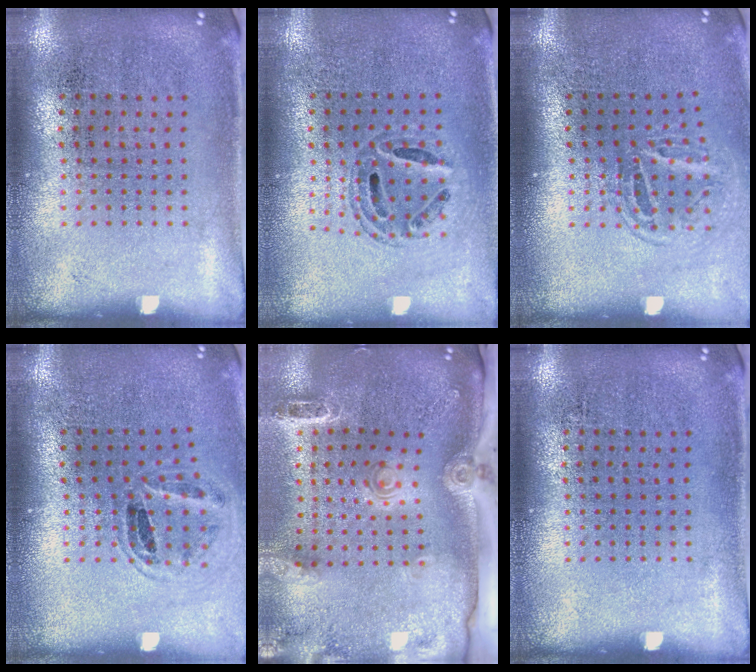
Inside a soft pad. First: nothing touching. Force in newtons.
{"total": 0.6, "press": 0.6, "slide": 0.2}
{"total": 1.6, "press": 1.0, "slide": 1.3}
{"total": 0.9, "press": 0.9, "slide": 0.3}
{"total": 2.9, "press": 2.0, "slide": 2.0}
{"total": 0.0}